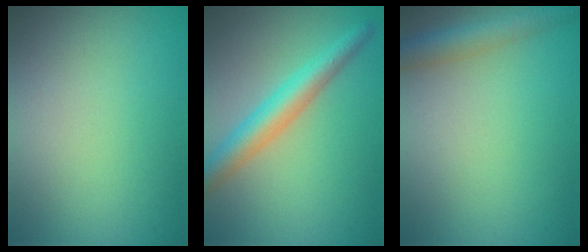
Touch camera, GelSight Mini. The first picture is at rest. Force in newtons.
{"total": 4.2, "press": 4.2, "slide": 0.1}
{"total": 3.0, "press": 3.0, "slide": 0.1}